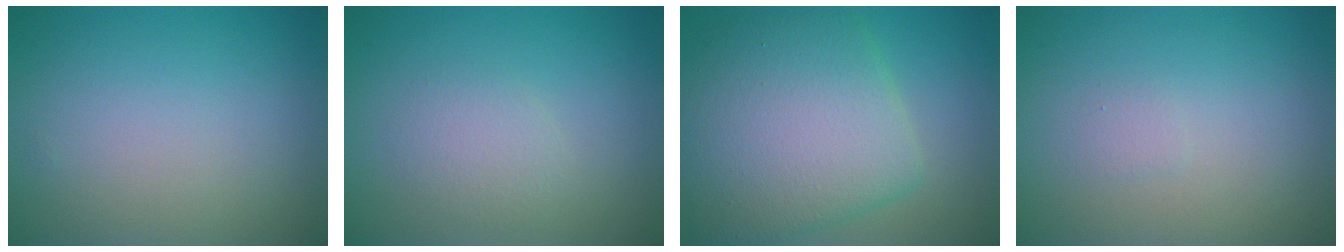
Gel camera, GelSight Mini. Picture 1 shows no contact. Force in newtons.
{"total": 1.7, "press": 1.7, "slide": 0.0}
{"total": 9.6, "press": 9.6, "slide": 0.3}
{"total": 0.6, "press": 0.6, "slide": 0.1}